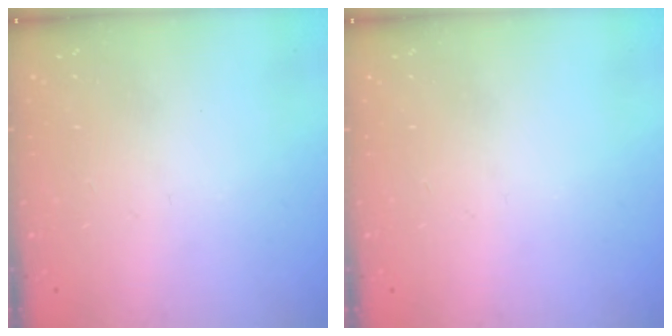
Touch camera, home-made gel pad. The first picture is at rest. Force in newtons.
{"total": 0.0}